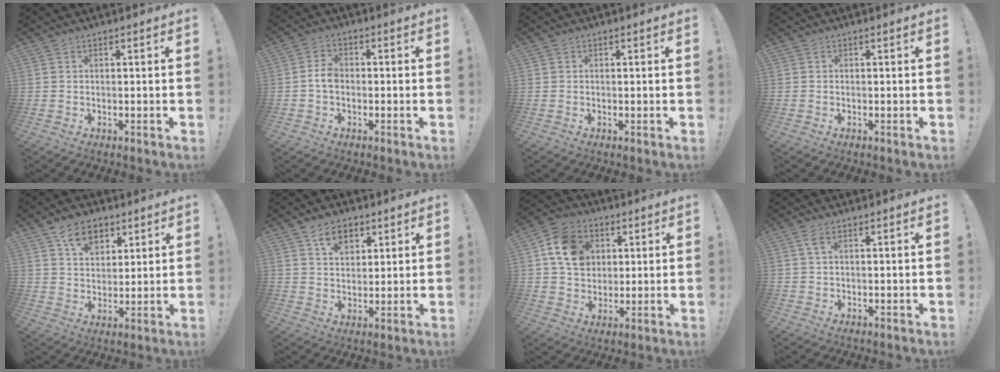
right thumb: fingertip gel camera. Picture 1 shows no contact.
{"total": 4.3, "force": [-0.9, 2.7, 3.2], "torque": [-0.064, 0.010, -0.017]}
{"total": 0.0}
{"total": 0.0}
{"total": 9.7, "force": [5.7, 6.5, 4.5], "torque": [-0.067, -0.021, 0.107]}
{"total": 7.4, "force": [4.2, 4.9, 3.7], "torque": [-0.053, -0.013, 0.076]}
{"total": 14.2, "force": [4.3, 11.7, 6.9], "torque": [-0.098, -0.002, 0.090]}
{"total": 2.4, "force": [0.9, 0.7, 2.1], "torque": [-0.041, 0.002, 0.014]}